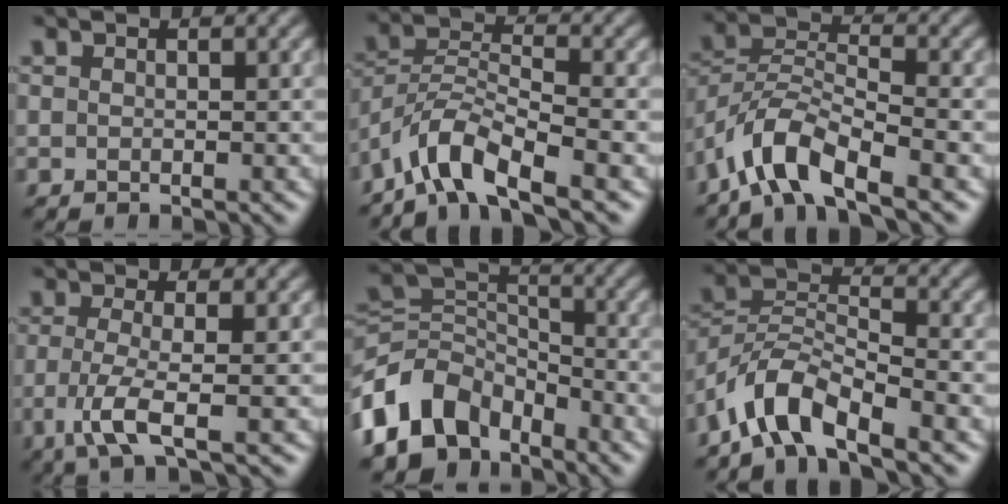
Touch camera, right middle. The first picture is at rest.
{"total": 6.0, "force": [-4.5, 1.5, 3.7], "torque": [-0.068, 0.004, -0.094]}
{"total": 6.5, "force": [-4.6, 2.0, 4.1], "torque": [-0.075, 0.003, -0.097]}
{"total": 3.7, "force": [-1.2, 0.6, 3.4], "torque": [-0.077, -0.010, -0.030]}
{"total": 8.9, "force": [-5.2, 6.0, 4.1], "torque": [-0.072, 0.002, -0.119]}
{"total": 5.9, "force": [-4.4, 1.9, 3.4], "torque": [-0.061, 0.006, -0.094]}